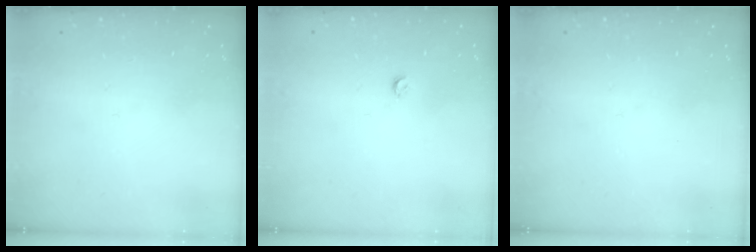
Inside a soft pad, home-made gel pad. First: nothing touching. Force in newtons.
{"total": 2.9, "press": 2.8, "slide": 0.5}
{"total": 0.0}